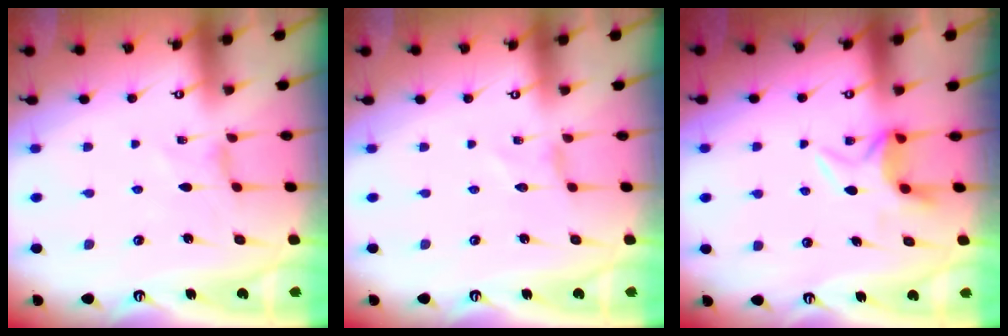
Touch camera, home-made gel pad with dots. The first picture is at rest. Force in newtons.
{"total": 0.0}
{"total": 6.2, "press": 6.0, "slide": 1.4}